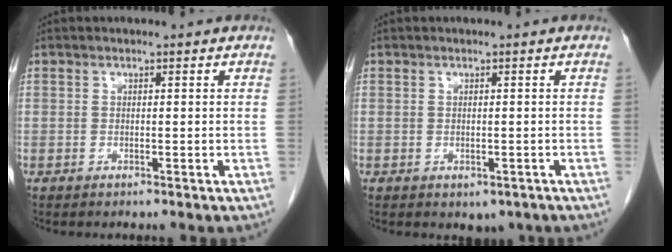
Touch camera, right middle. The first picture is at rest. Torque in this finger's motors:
{"motor_torque": [0.01, 0.00, 0.01, 0.01]}